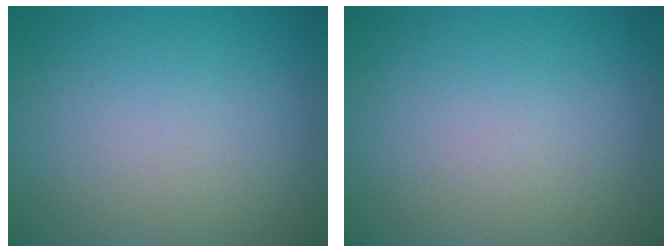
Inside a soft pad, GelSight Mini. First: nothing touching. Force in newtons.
{"total": 0.0}